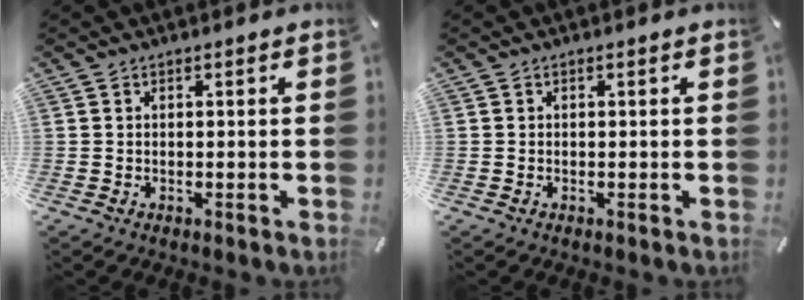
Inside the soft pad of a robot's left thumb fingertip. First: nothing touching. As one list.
[{"total": 0.0}]